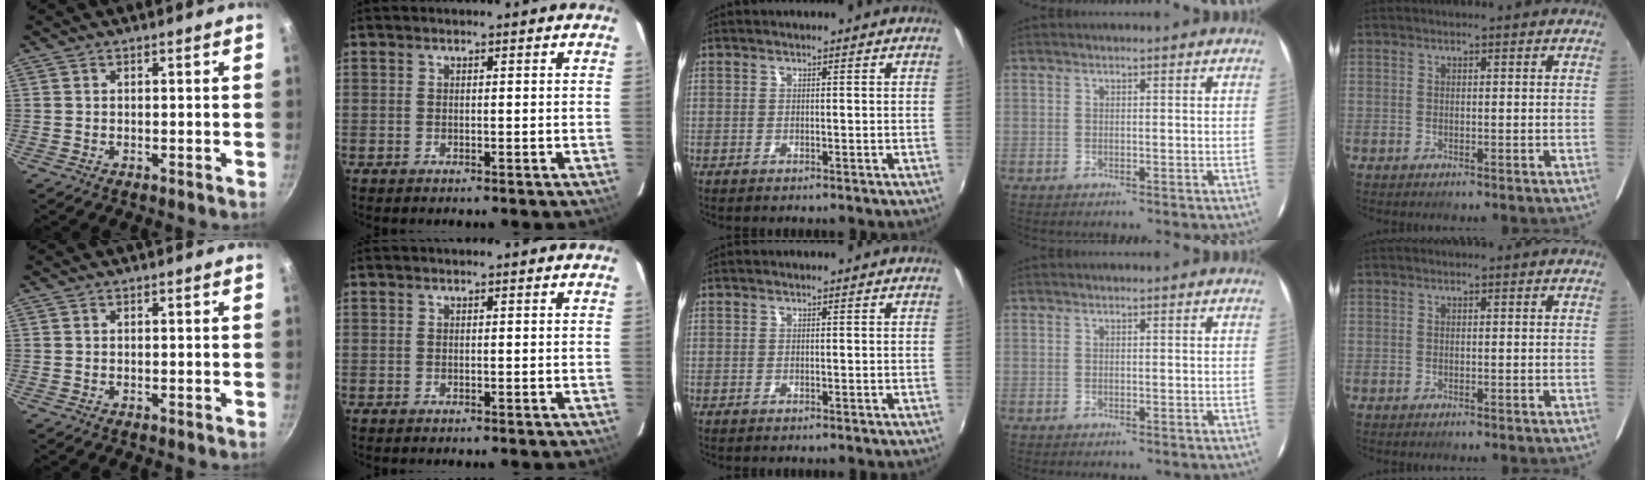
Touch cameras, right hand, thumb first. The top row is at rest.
{}